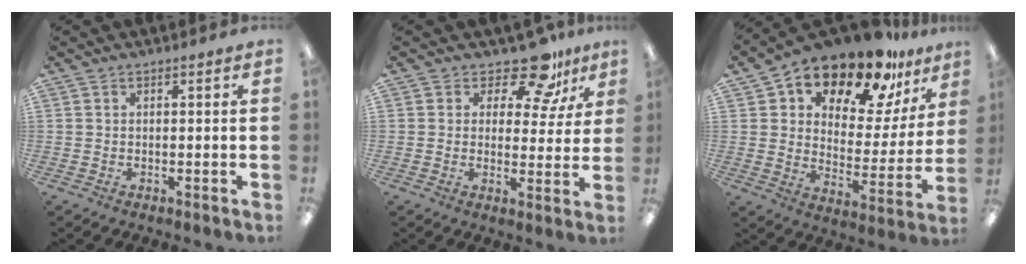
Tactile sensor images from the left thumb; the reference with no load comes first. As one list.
[{"total": 11.6, "force": [8.9, 5.1, 5.4], "torque": [-0.084, -0.055, 0.158]}, {"total": 18.0, "force": [14.5, 7.4, 7.6], "torque": [-0.128, -0.111, 0.247]}]